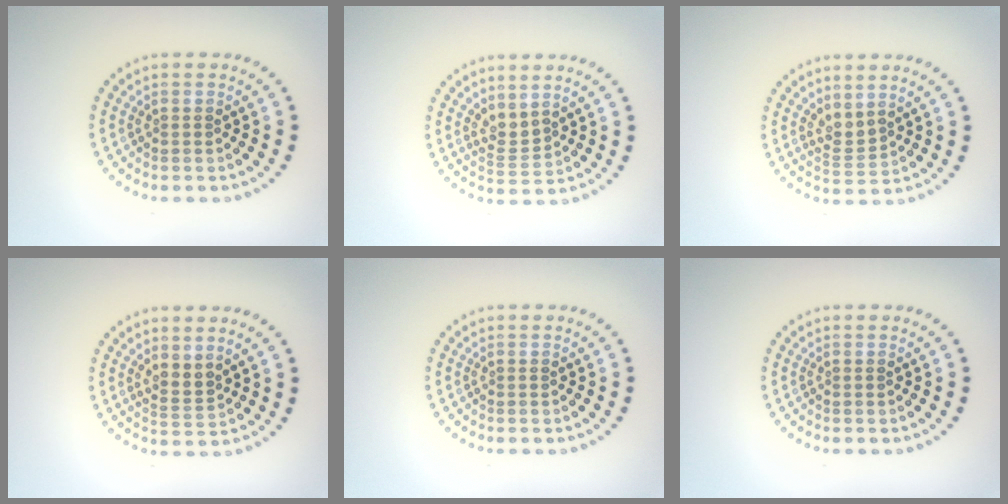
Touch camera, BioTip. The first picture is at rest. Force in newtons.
{"total": 1.9, "press": 1.5, "slide": 1.2}
{"total": 1.7, "press": 1.3, "slide": 1.2}
{"total": 2.0, "press": 1.4, "slide": 1.4}
{"total": 0.0}
{"total": 0.0}